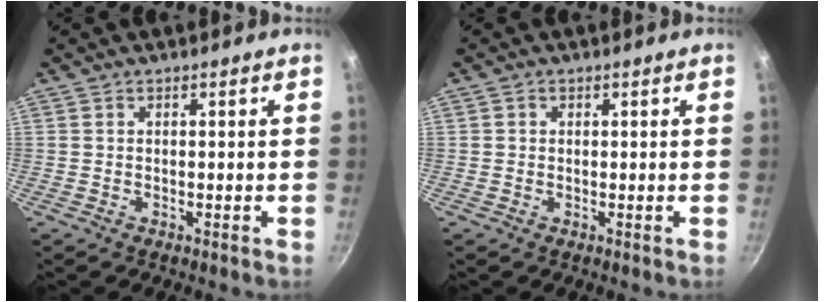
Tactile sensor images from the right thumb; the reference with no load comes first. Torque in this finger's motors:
{"motor_torque": [0.04, -0.42, -0.29, -0.08, 0.06]}